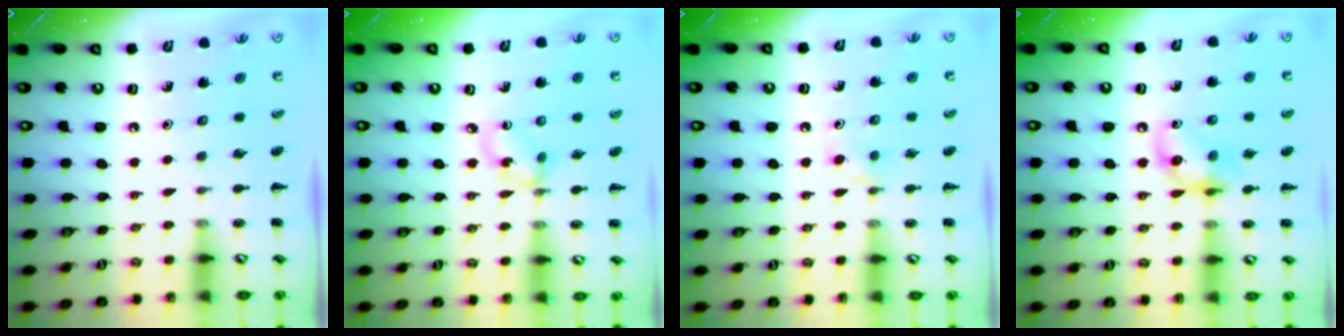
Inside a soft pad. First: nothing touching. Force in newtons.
{"total": 4.4, "press": 4.3, "slide": 0.8}
{"total": 2.8, "press": 2.6, "slide": 1.2}
{"total": 11.3, "press": 11.2, "slide": 1.4}